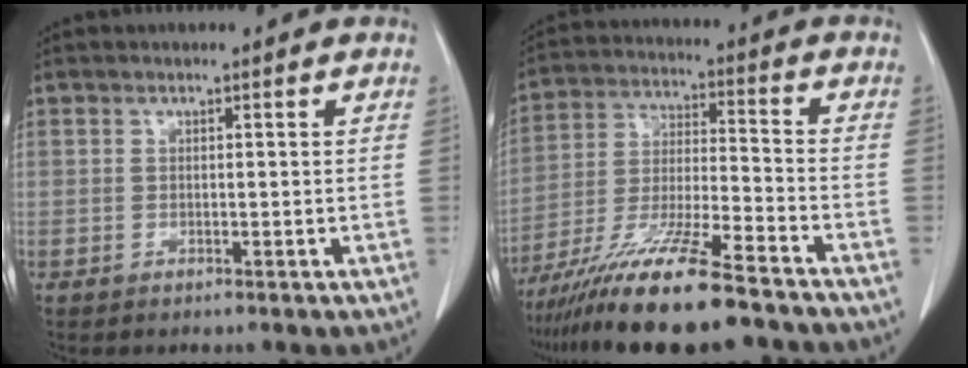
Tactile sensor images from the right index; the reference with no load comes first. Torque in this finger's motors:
{"motor_torque": [1.08, -1.06, 0.97, 0.21]}